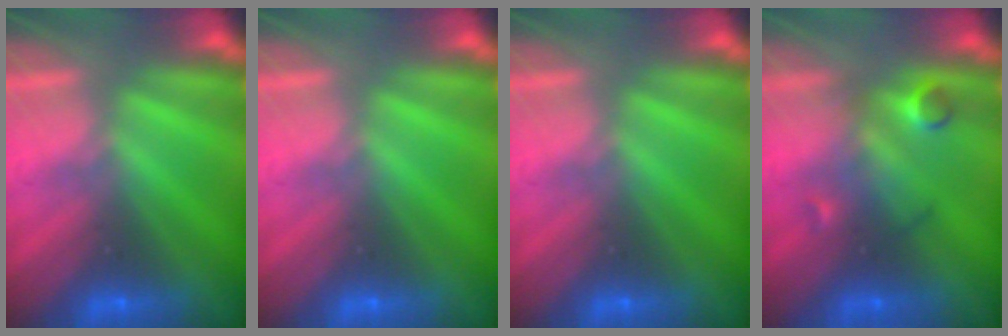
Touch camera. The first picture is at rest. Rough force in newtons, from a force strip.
{"total": 0.0}
{"total": 0.0}
{"total": 2.9}